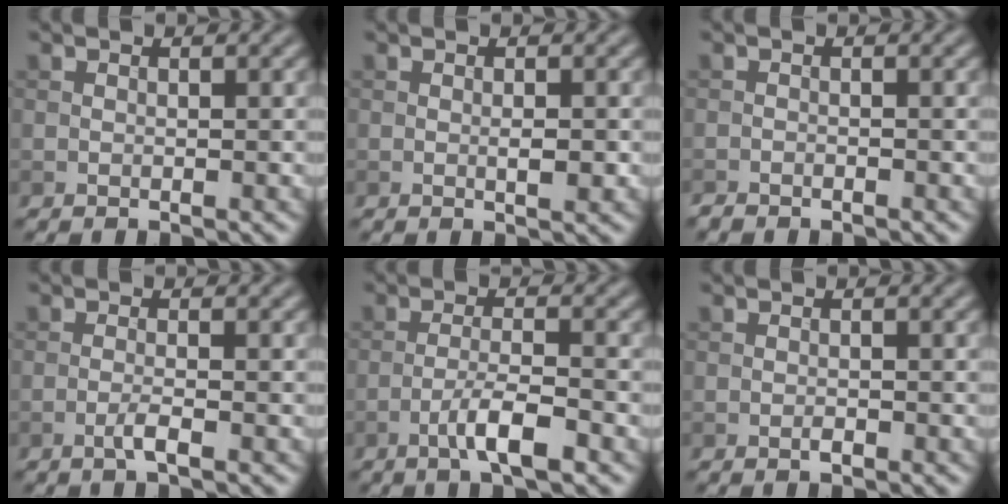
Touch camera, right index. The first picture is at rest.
{"total": 1.3, "force": [-0.2, 0.3, 1.2], "torque": [-0.021, -0.002, -0.002]}
{"total": 0.9, "force": [-0.9, 0.2, 0.1], "torque": [-0.001, -0.002, -0.018]}
{"total": 1.7, "force": [-0.8, 0.3, 1.4], "torque": [-0.026, 0.003, -0.020]}
{"total": 4.0, "force": [-2.1, 0.7, 3.3], "torque": [-0.063, 0.007, -0.044]}
{"total": 0.6, "force": [-0.4, 0.2, 0.5], "torque": [-0.009, 0.001, -0.007]}